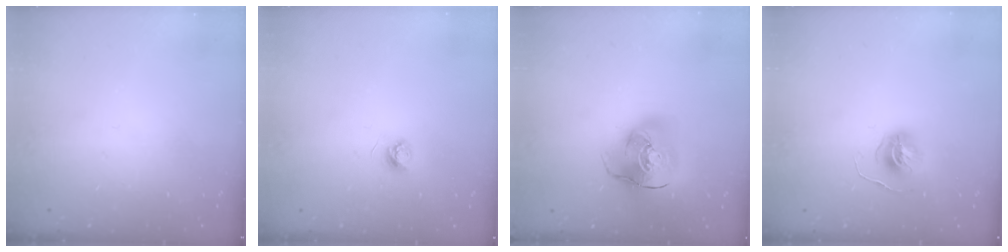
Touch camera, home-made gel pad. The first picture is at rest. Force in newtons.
{"total": 3.4, "press": 3.4, "slide": 0.4}
{"total": 15.3, "press": 15.2, "slide": 2.2}
{"total": 6.0, "press": 6.0, "slide": 0.6}